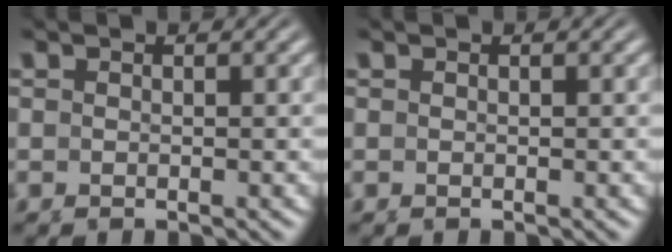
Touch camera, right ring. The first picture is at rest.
{"total": 0.0}